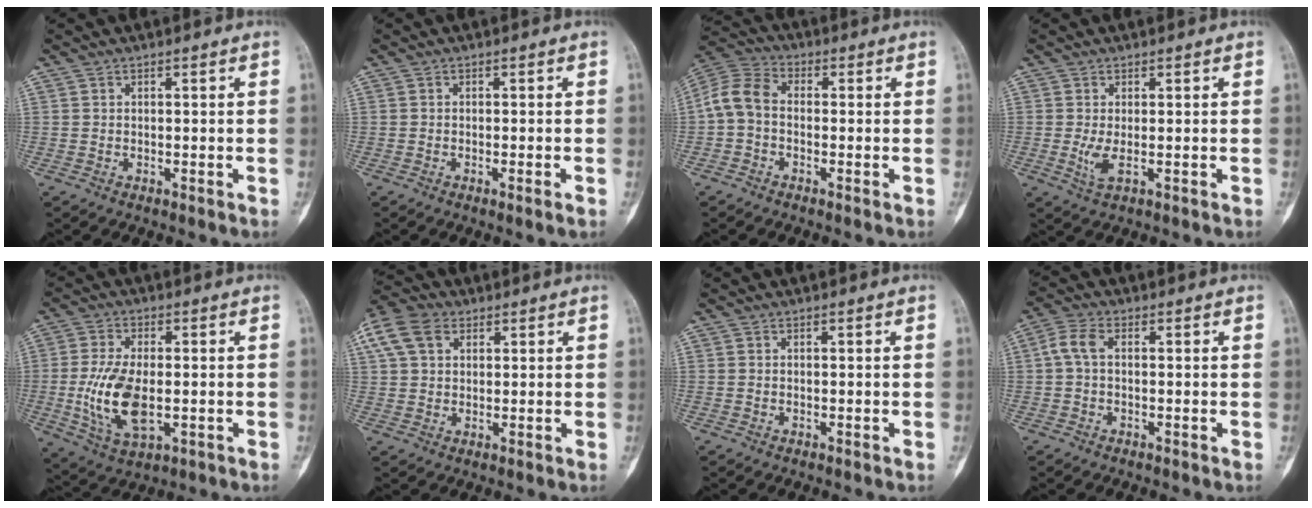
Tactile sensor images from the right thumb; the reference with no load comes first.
{"total": 1.3, "force": [-0.6, 0.0, 1.2], "torque": [-0.023, -0.003, -0.009]}
{"total": 7.6, "force": [-0.9, 5.1, 5.5], "torque": [-0.106, 0.025, -0.034]}
{"total": 2.7, "force": [-0.3, 0.7, 2.6], "torque": [-0.067, -0.011, -0.002]}
{"total": 12.2, "force": [-1.5, 6.2, 10.4], "torque": [-0.206, -0.008, -0.021]}
{"total": 11.6, "force": [4.8, 8.1, 6.7], "torque": [-0.141, 0.022, 0.087]}
{"total": 0.0}
{"total": 4.0, "force": [0.1, 2.2, 3.4], "torque": [-0.077, 0.010, -0.004]}